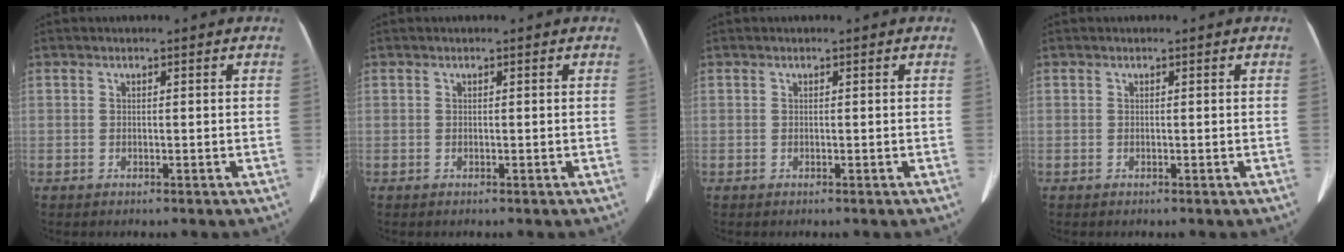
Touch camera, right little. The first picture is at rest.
{"total": 0.0}
{"total": 0.0}
{"total": 0.0}